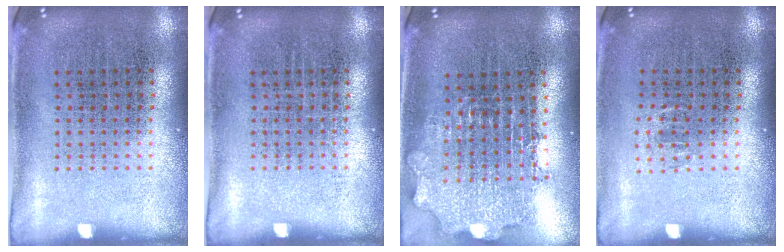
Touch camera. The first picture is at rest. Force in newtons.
{"total": 0.0}
{"total": 2.0, "press": 1.6, "slide": 1.2}
{"total": 0.5, "press": 0.5, "slide": 0.3}